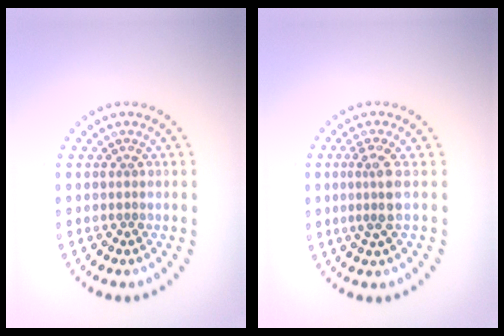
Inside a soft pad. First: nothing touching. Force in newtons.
{"total": 2.2, "press": 1.8, "slide": 1.3}